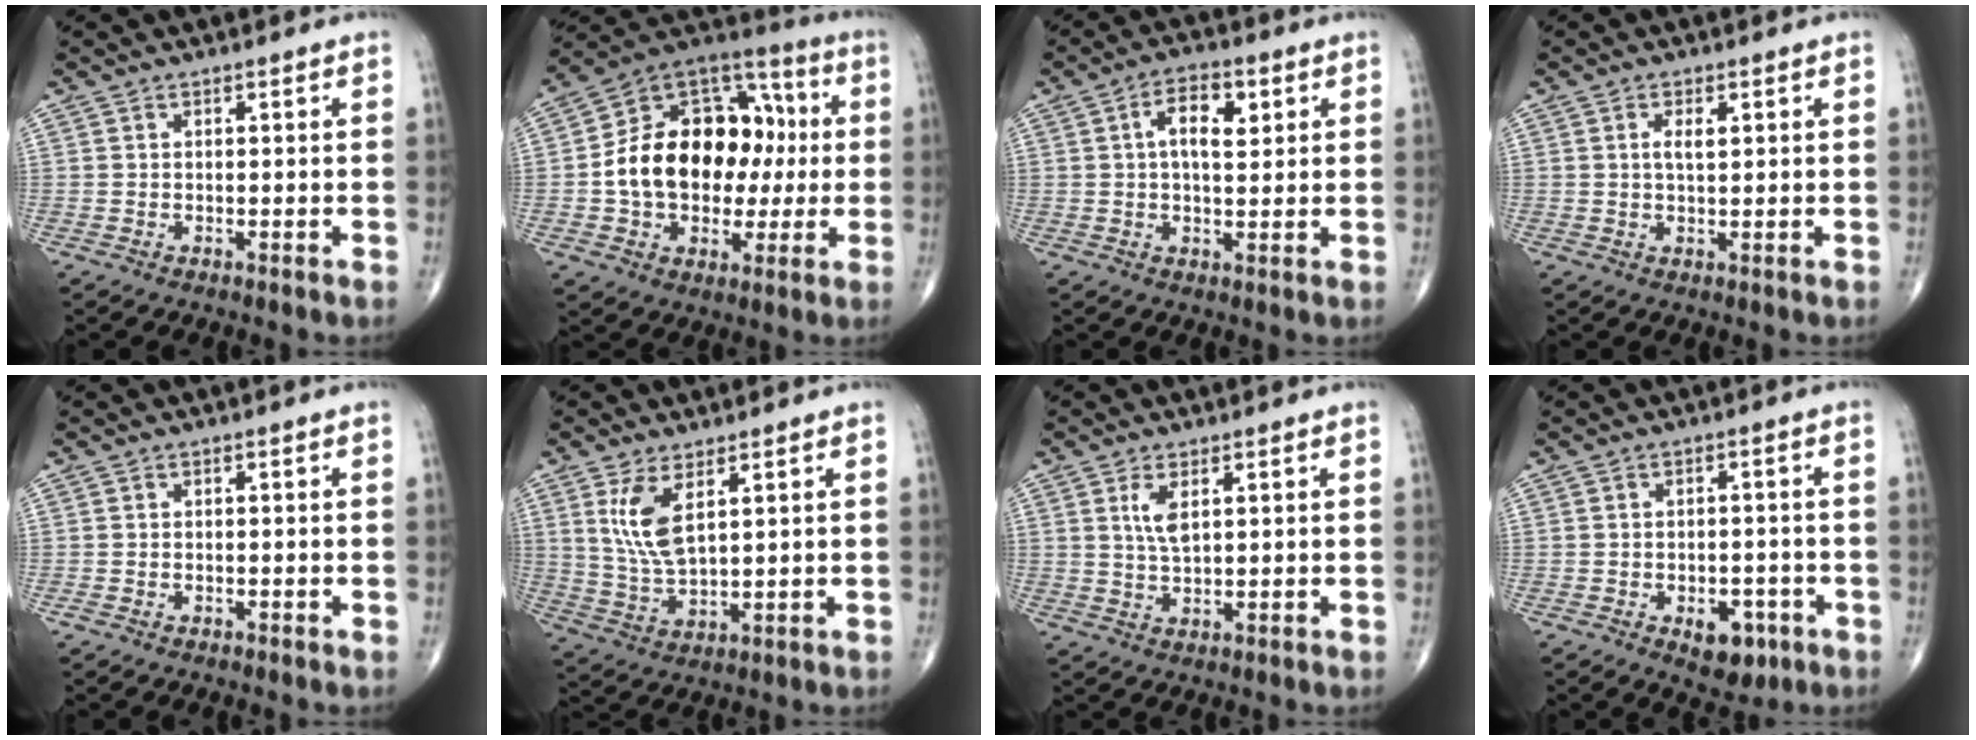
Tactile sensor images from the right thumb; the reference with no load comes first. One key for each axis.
{"total": 22.5, "fx": -0.1, "fy": 15.7, "fz": 16.2, "tx": -0.227, "ty": 0.041, "tz": 0.001}
{"total": 7.5, "fx": 2.2, "fy": 3.7, "fz": 6.2, "tx": -0.087, "ty": 0.004, "tz": 0.032}
{"total": 2.8, "fx": 0.8, "fy": 1.2, "fz": 2.4, "tx": -0.040, "ty": -0.001, "tz": 0.012}
{"total": 0.7, "fx": -0.4, "fy": 0.4, "fz": 0.4, "tx": -0.012, "ty": 0.002, "tz": -0.008}
{"total": 8.2, "fx": 3.2, "fy": 3.4, "fz": 6.7, "tx": -0.131, "ty": -0.018, "tz": 0.075}
{"total": 3.9, "fx": 1.4, "fy": 1.6, "fz": 3.3, "tx": -0.063, "ty": -0.007, "tz": 0.030}
{"total": 6.7, "fx": -3.0, "fy": 4.1, "fz": 4.4, "tx": -0.037, "ty": 0.014, "tz": -0.032}